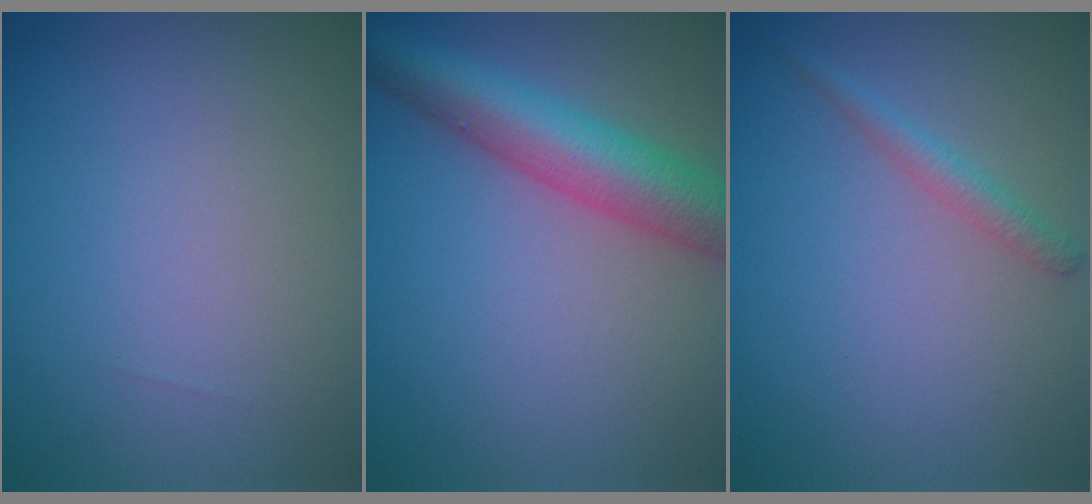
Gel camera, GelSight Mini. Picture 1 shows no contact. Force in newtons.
{"total": 7.1, "press": 7.1, "slide": 0.2}
{"total": 1.6, "press": 1.6, "slide": 0.0}